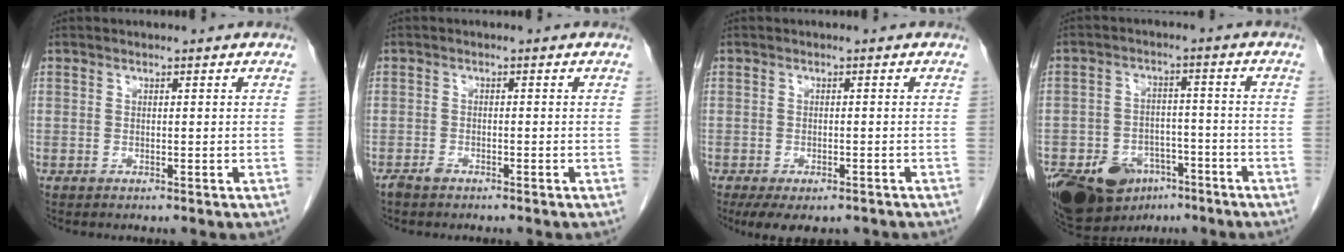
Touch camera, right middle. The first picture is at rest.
{"total": 1.4, "force": [-1.2, 0.4, 0.5], "torque": [-0.016, -0.001, -0.021]}
{"total": 7.4, "force": [-5.4, 3.1, 3.9], "torque": [-0.052, -0.007, -0.076]}
{"total": 16.8, "force": [-9.7, 10.7, 8.6], "torque": [-0.194, 0.004, -0.148]}